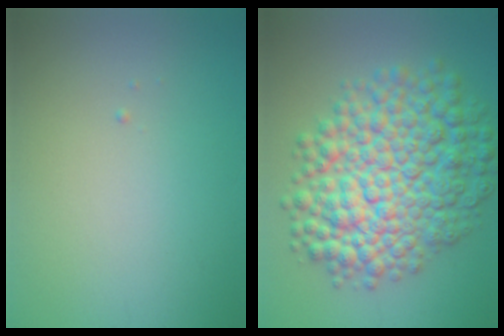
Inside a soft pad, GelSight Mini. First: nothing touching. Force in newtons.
{"total": 10.9, "press": 10.9, "slide": 0.2}